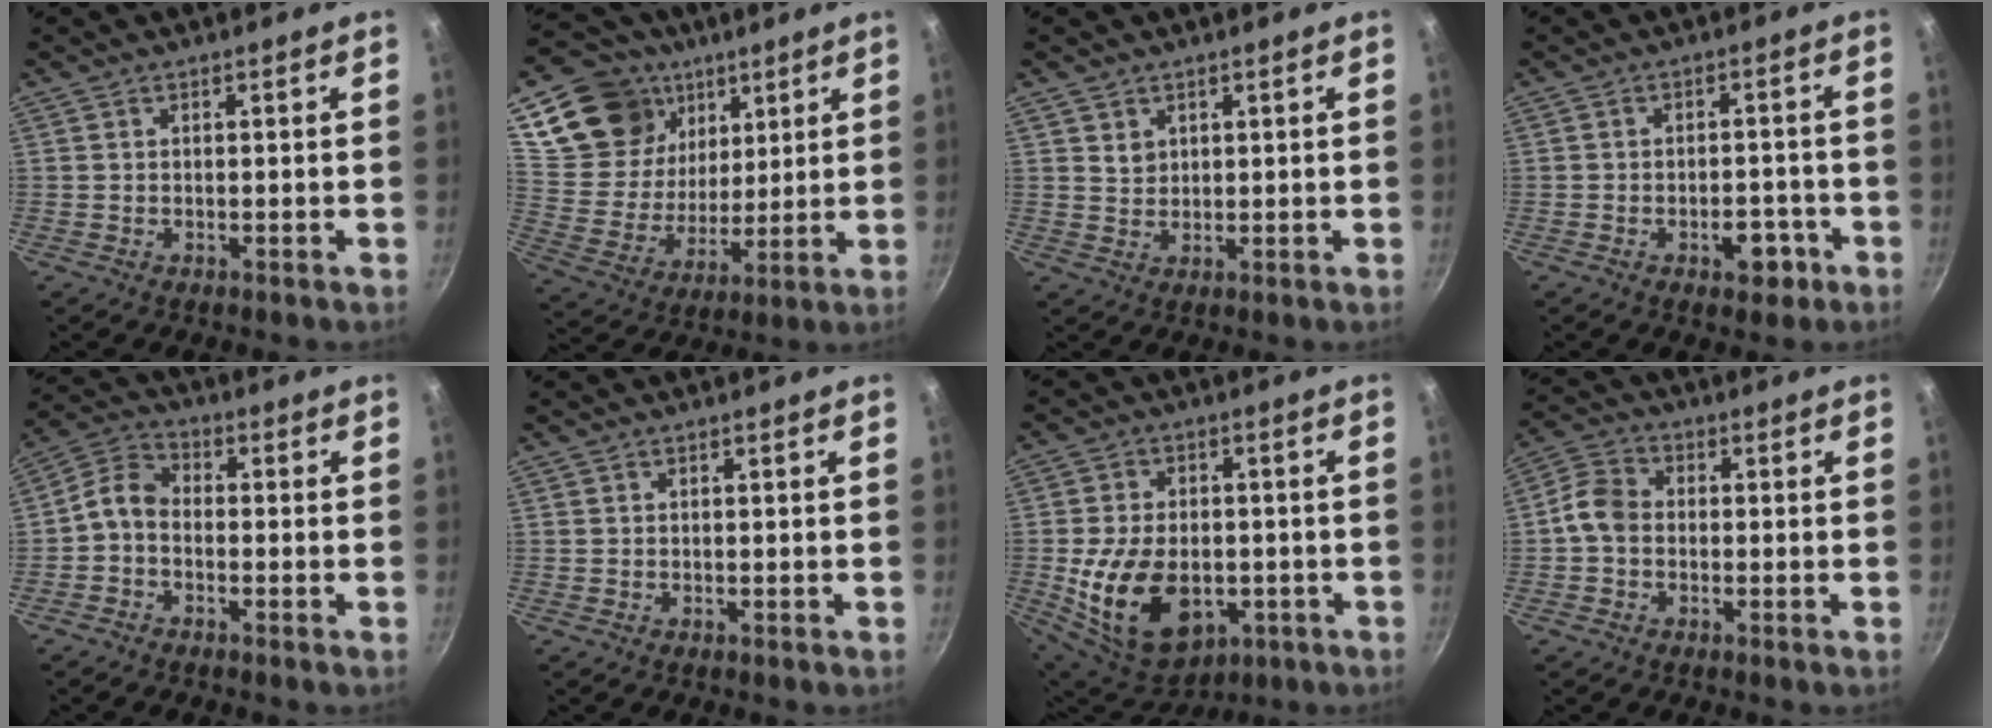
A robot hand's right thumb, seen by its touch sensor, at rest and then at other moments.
{"total": 19.5, "force": [10.2, 15.1, 6.9], "torque": [-0.093, -0.039, 0.191]}
{"total": 2.5, "force": [1.2, 2.0, 0.9], "torque": [-0.006, -0.002, 0.025]}
{"total": 5.6, "force": [-2.6, 3.1, 3.8], "torque": [-0.025, 0.020, -0.031]}
{"total": 5.4, "force": [-1.7, 3.7, 3.5], "torque": [-0.072, 0.036, -0.051]}
{"total": 0.0}
{"total": 18.0, "force": [-3.7, 11.9, 13.0], "torque": [-0.214, 0.002, -0.042]}
{"total": 5.8, "force": [-0.9, 4.5, 3.6], "torque": [-0.063, 0.020, -0.034]}